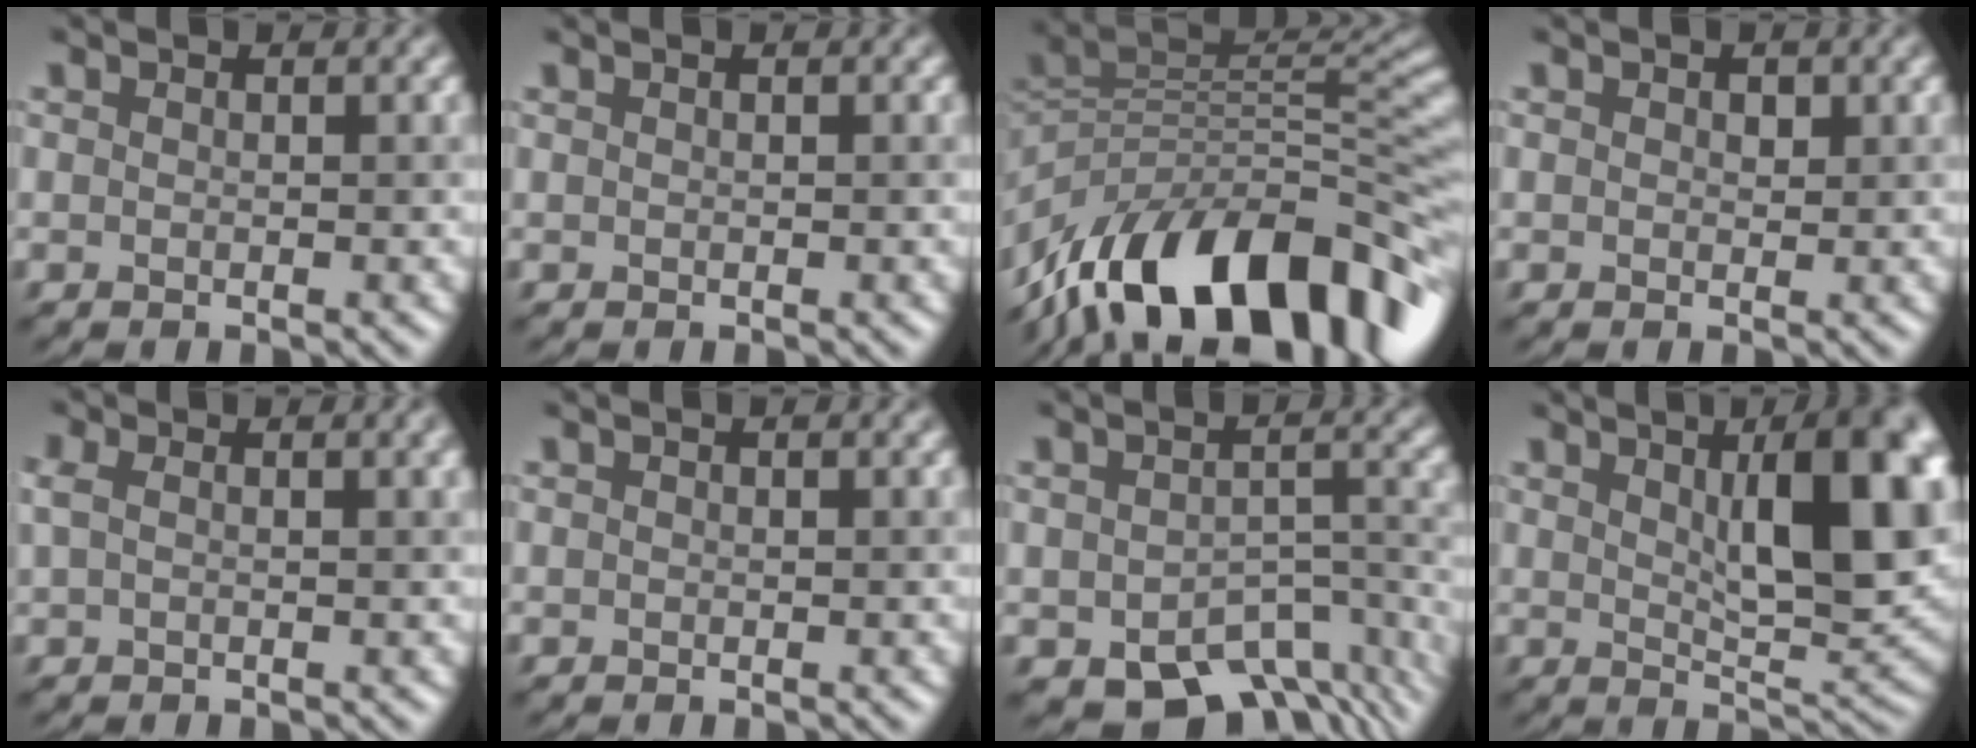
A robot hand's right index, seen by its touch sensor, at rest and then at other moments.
{"total": 0.0}
{"total": 15.4, "force": [-7.5, 7.1, 11.4], "torque": [-0.191, 0.014, -0.129]}
{"total": 0.8, "force": [0.3, 0.6, 0.5], "torque": [-0.005, 0.001, 0.004]}
{"total": 3.7, "force": [1.4, 1.8, 2.9], "torque": [-0.053, 0.017, 0.001]}
{"total": 0.0}
{"total": 8.8, "force": [-5.3, 5.0, 5.0], "torque": [-0.071, -0.036, -0.069]}
{"total": 10.6, "force": [3.0, 3.2, 9.6], "torque": [-0.122, 0.005, 0.052]}